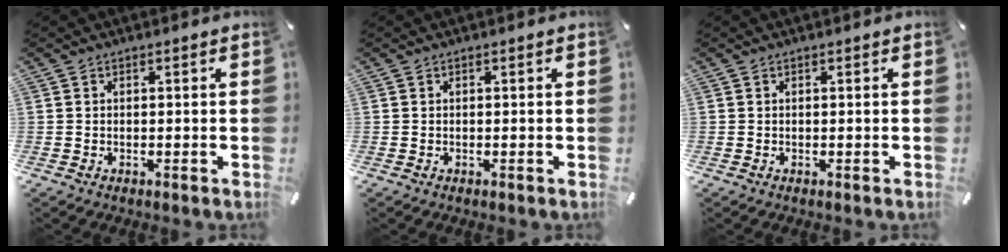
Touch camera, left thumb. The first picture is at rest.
{"total": 0.0}
{"total": 0.0}